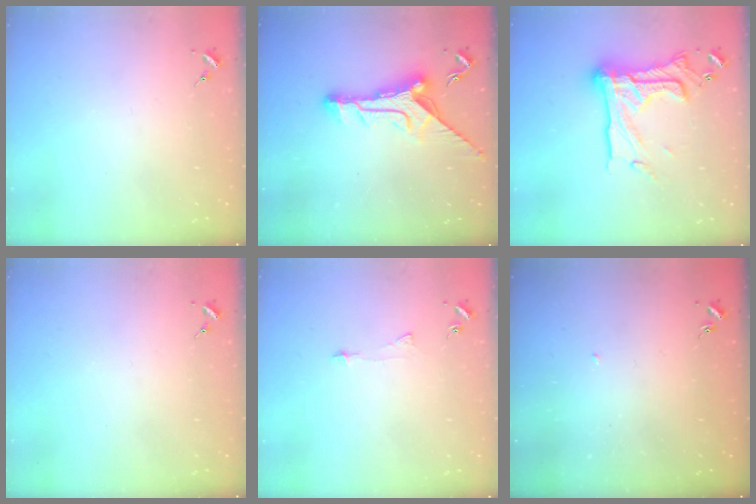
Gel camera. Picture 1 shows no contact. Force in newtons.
{"total": 13.8, "press": 13.8, "slide": 1.3}
{"total": 21.7, "press": 21.7, "slide": 1.1}
{"total": 0.0}
{"total": 3.2, "press": 3.2, "slide": 0.2}
{"total": 1.4, "press": 1.3, "slide": 0.1}